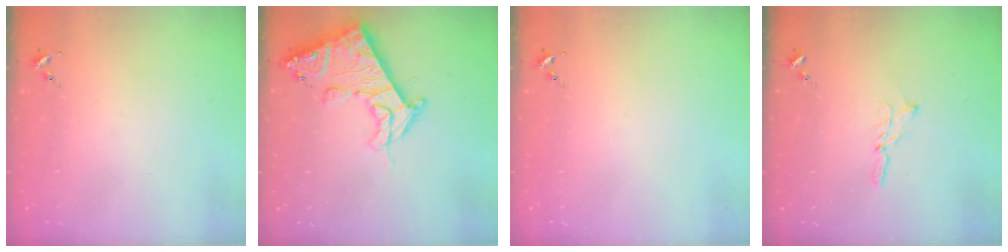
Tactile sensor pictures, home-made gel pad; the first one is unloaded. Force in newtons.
{"total": 15.7, "press": 15.6, "slide": 1.7}
{"total": 0.0}
{"total": 3.6, "press": 3.6, "slide": 0.1}